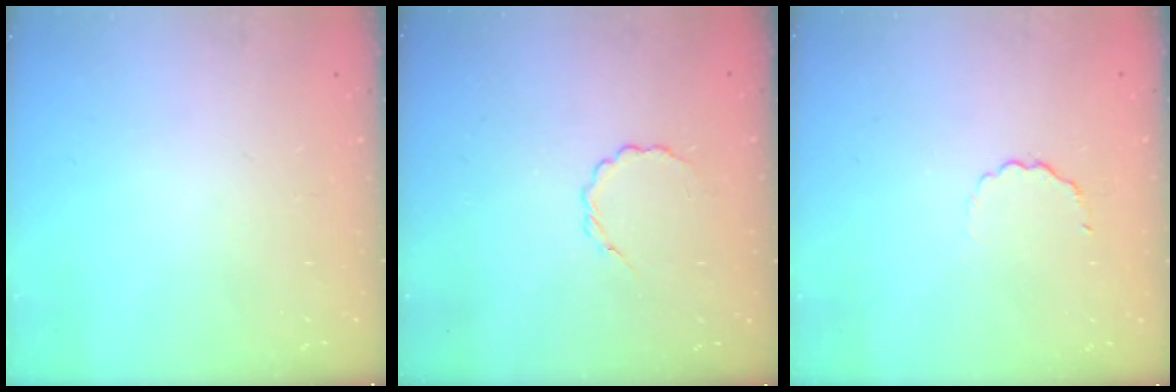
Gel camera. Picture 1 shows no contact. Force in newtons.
{"total": 3.0, "press": 2.8, "slide": 1.0}
{"total": 2.7, "press": 2.5, "slide": 0.9}